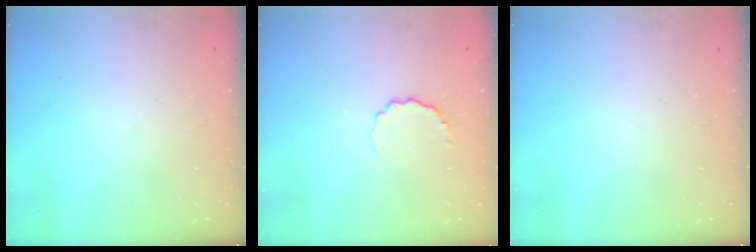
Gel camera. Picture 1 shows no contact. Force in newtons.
{"total": 4.2, "press": 4.0, "slide": 1.3}
{"total": 0.0}